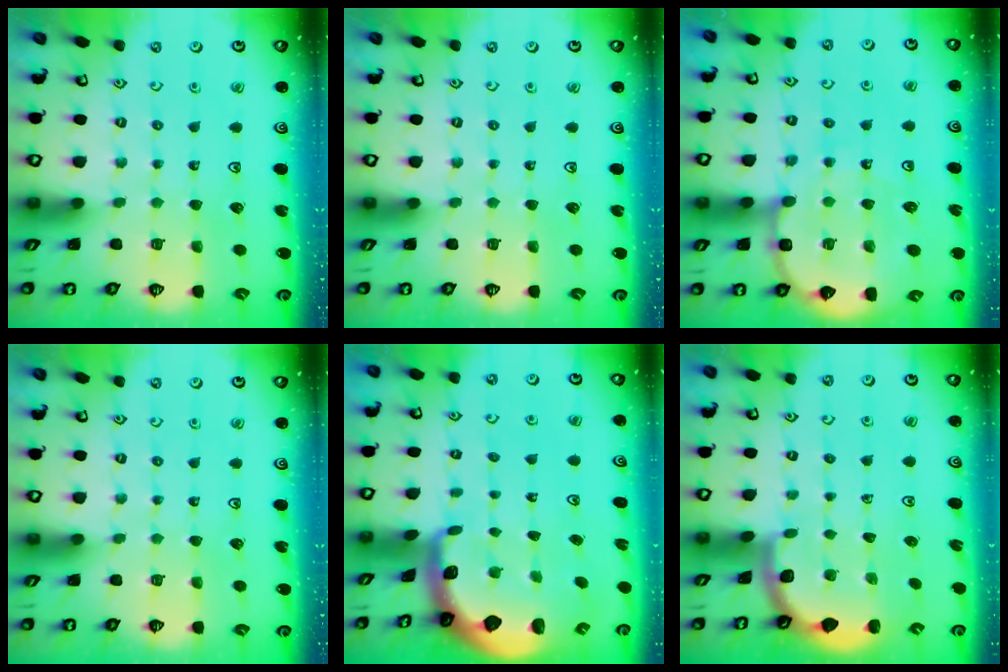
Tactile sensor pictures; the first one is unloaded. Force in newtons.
{"total": 0.0}
{"total": 10.8, "press": 10.5, "slide": 2.4}
{"total": 0.0}
{"total": 2.6, "press": 2.5, "slide": 0.6}
{"total": 2.2, "press": 2.2, "slide": 0.1}